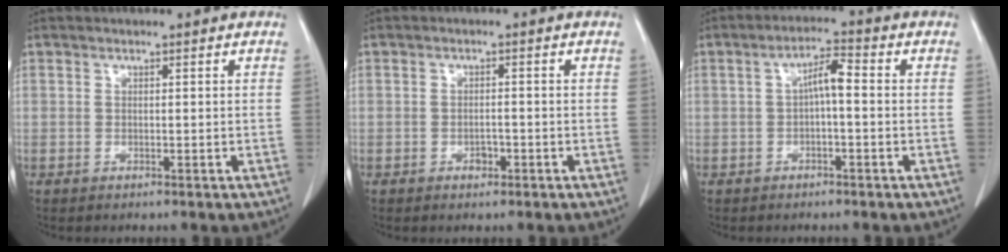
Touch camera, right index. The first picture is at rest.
{"total": 1.7, "force": [-0.8, 0.9, 1.1], "torque": [-0.018, 0.003, -0.011]}
{"total": 4.2, "force": [-0.1, 0.9, 4.1], "torque": [-0.072, 0.016, -0.002]}